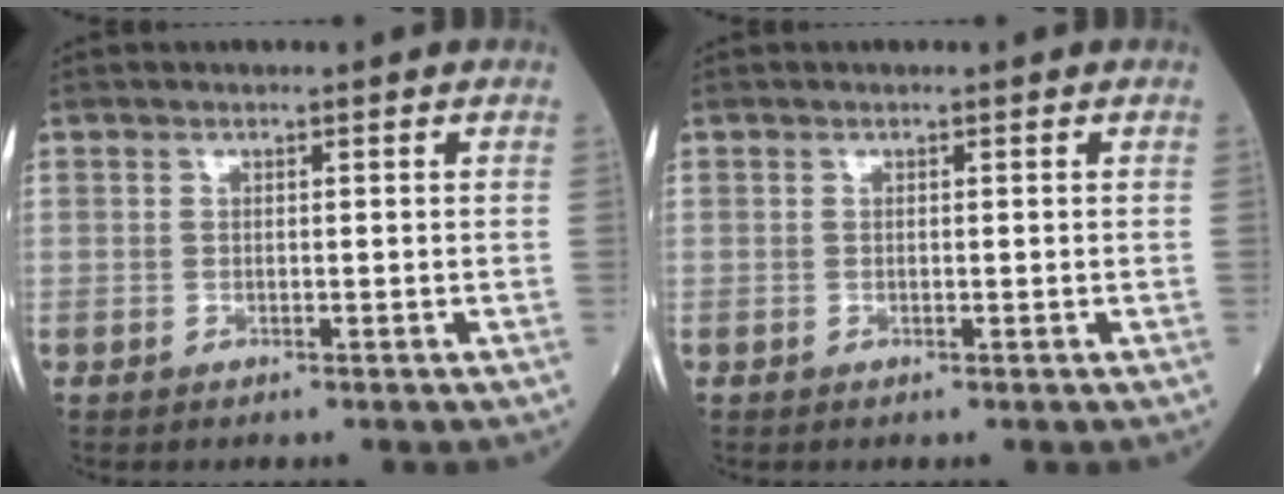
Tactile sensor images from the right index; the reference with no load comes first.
{"total": 0.0}